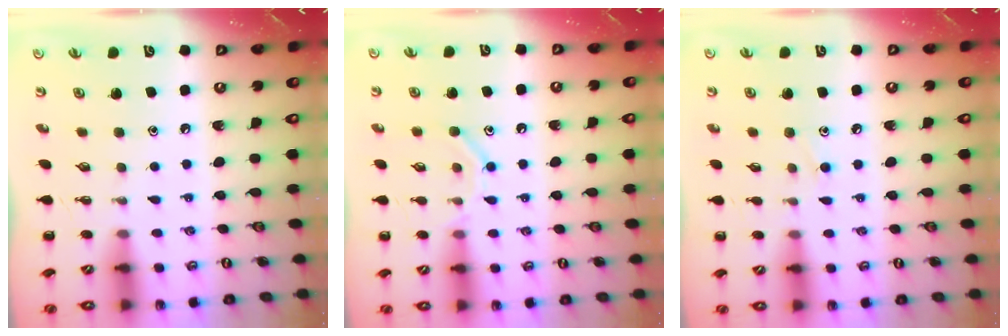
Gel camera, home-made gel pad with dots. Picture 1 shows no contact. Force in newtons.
{"total": 9.8, "press": 9.8, "slide": 1.3}
{"total": 7.1, "press": 6.7, "slide": 2.4}